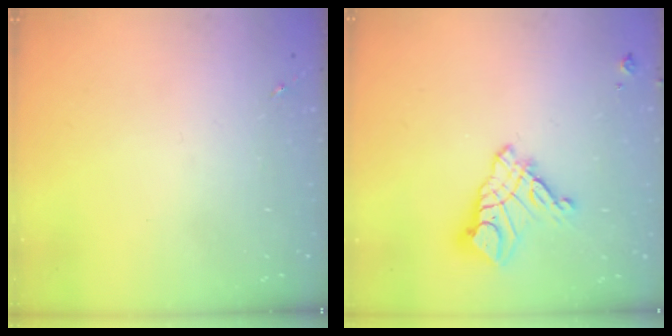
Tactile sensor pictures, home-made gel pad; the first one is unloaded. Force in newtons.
{"total": 12.6, "press": 12.5, "slide": 1.1}